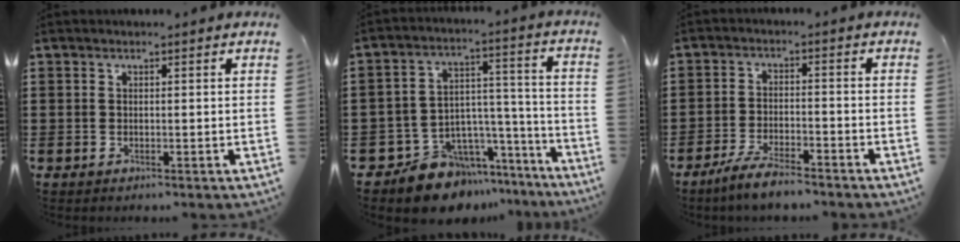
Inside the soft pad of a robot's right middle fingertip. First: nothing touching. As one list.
[{"total": 10.0, "force": [-8.7, 4.9, 1.1], "torque": [-0.028, 0.023, -0.161]}, {"total": 5.0, "force": [-4.4, 0.5, 2.3], "torque": [-0.051, -0.004, -0.086]}]